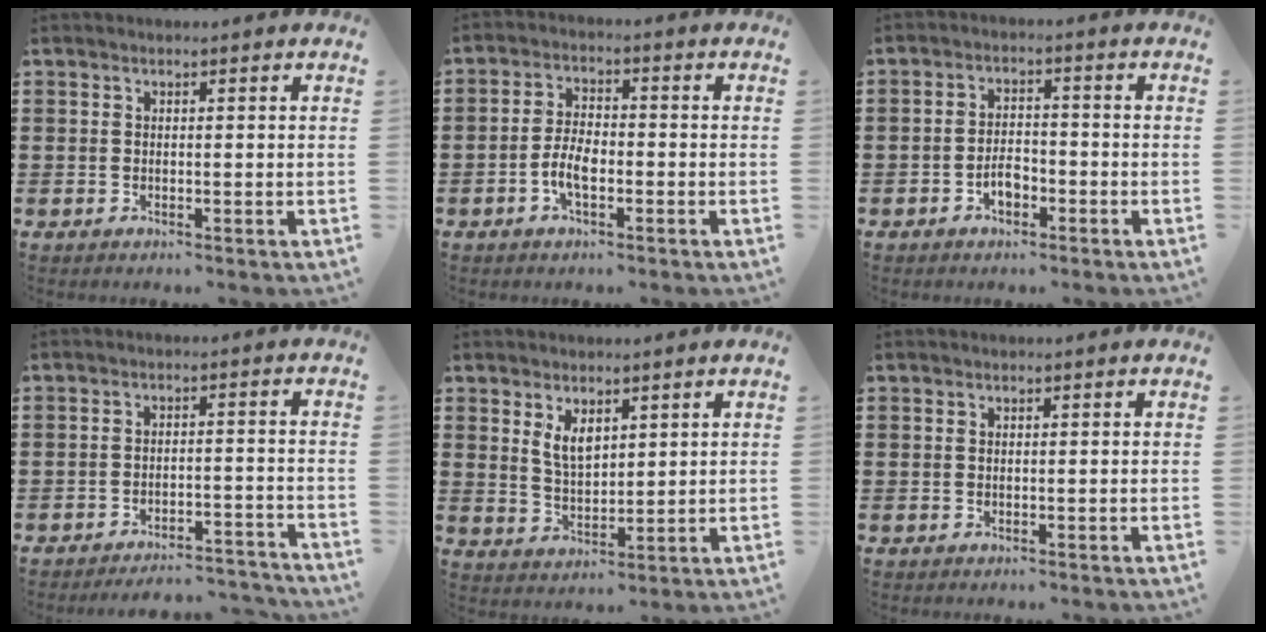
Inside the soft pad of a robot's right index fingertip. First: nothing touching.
{"total": 4.9, "force": [-1.8, 2.1, 4.0], "torque": [-0.096, -0.003, -0.039]}
{"total": 3.6, "force": [-1.9, 1.8, 2.5], "torque": [-0.053, 0.001, -0.036]}
{"total": 3.8, "force": [-3.8, 0.2, 0.8], "torque": [-0.017, 0.001, -0.077]}
{"total": 4.3, "force": [2.3, 2.2, 2.9], "torque": [-0.065, 0.005, 0.043]}
{"total": 0.0}